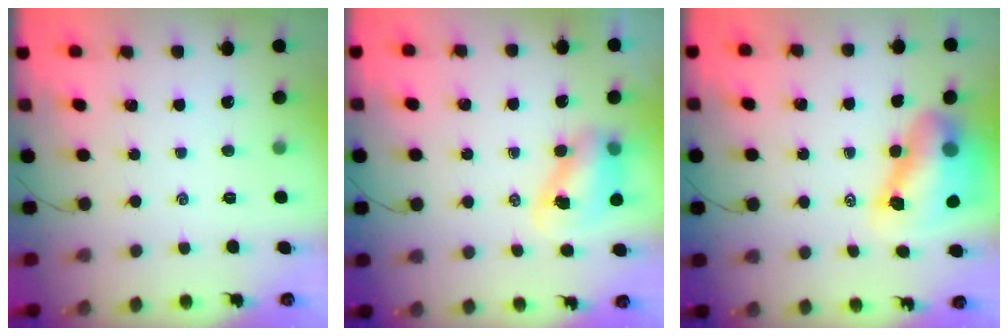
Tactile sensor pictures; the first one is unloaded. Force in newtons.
{"total": 8.0, "press": 7.8, "slide": 1.8}
{"total": 12.5, "press": 12.0, "slide": 3.6}